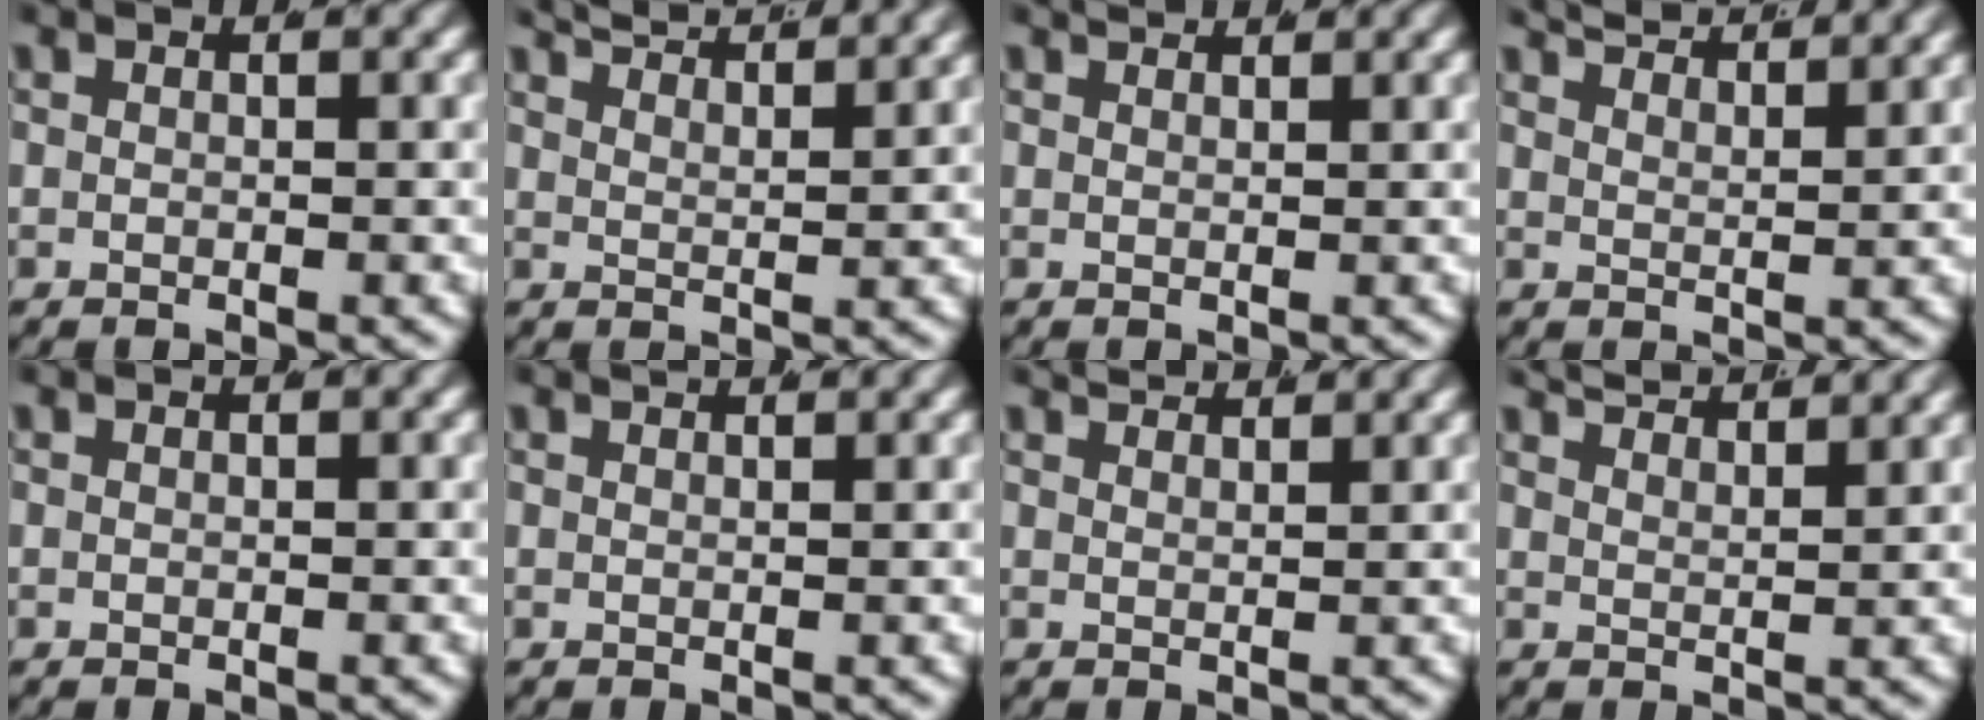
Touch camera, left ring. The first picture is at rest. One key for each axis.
{"total": 5.6, "fx": 5.1, "fy": 0.7, "fz": 2.2, "tx": -0.038, "ty": 0.007, "tz": 0.084}
{"total": 1.5, "fx": 1.4, "fy": -0.4, "fz": 0.2, "tx": 0.000, "ty": 0.001, "tz": 0.026}
{"total": 5.0, "fx": 4.6, "fy": 0.5, "fz": 1.8, "tx": -0.033, "ty": 0.005, "tz": 0.078}
{"total": 0.0}
{"total": 1.3, "fx": 1.2, "fy": -0.3, "fz": 0.4, "tx": -0.002, "ty": 0.003, "tz": 0.020}
{"total": 2.5, "fx": 2.4, "fy": -0.2, "fz": 0.6, "tx": -0.008, "ty": 0.002, "tz": 0.042}
{"total": 4.5, "fx": 4.2, "fy": 0.4, "fz": 1.6, "tx": -0.029, "ty": 0.004, "tz": 0.073}